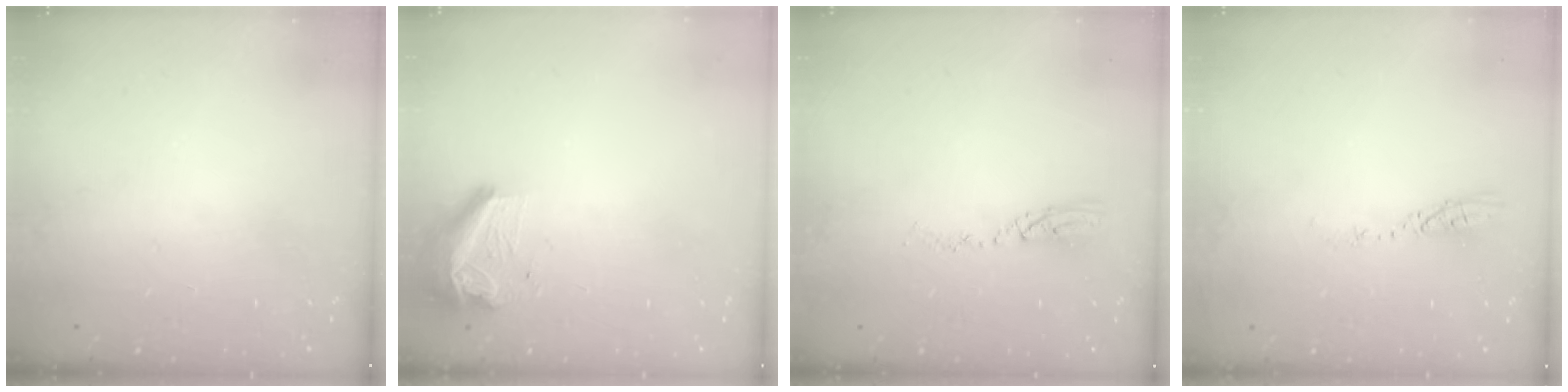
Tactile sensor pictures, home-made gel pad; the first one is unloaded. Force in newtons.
{"total": 9.3, "press": 9.2, "slide": 1.6}
{"total": 5.4, "press": 5.3, "slide": 0.6}
{"total": 3.8, "press": 3.8, "slide": 0.4}